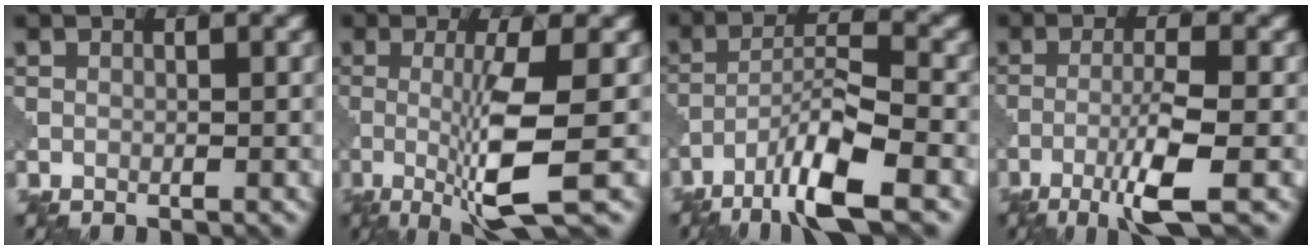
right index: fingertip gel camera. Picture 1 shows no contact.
{"total": 6.6, "force": [-1.2, 0.9, 6.4], "torque": [-0.114, -0.011, -0.027]}
{"total": 7.9, "force": [-4.9, 1.3, 6.0], "torque": [-0.105, 0.005, -0.095]}
{"total": 5.5, "force": [-2.6, 0.5, 4.8], "torque": [-0.084, 0.005, -0.057]}